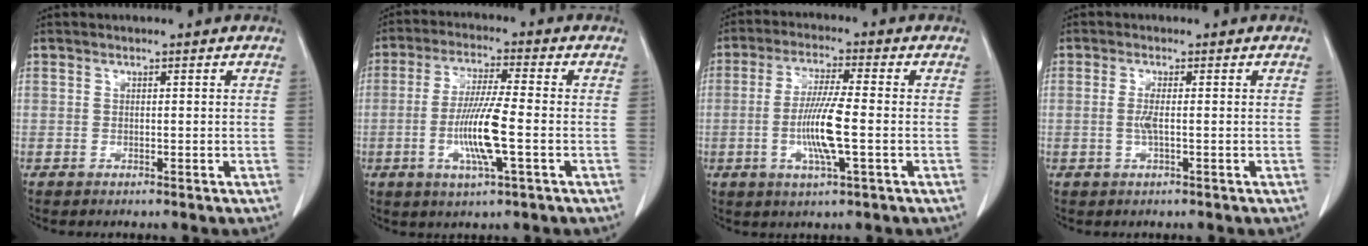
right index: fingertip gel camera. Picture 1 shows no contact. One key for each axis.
{"total": 9.6, "fx": -2.3, "fy": 0.3, "fz": 9.3, "tx": -0.184, "ty": -0.011, "tz": -0.046}
{"total": 8.7, "fx": -1.7, "fy": 0.4, "fz": 8.5, "tx": -0.168, "ty": -0.008, "tz": -0.035}
{"total": 3.0, "fx": -0.3, "fy": 0.2, "fz": 3.0, "tx": -0.069, "ty": -0.002, "tz": -0.007}